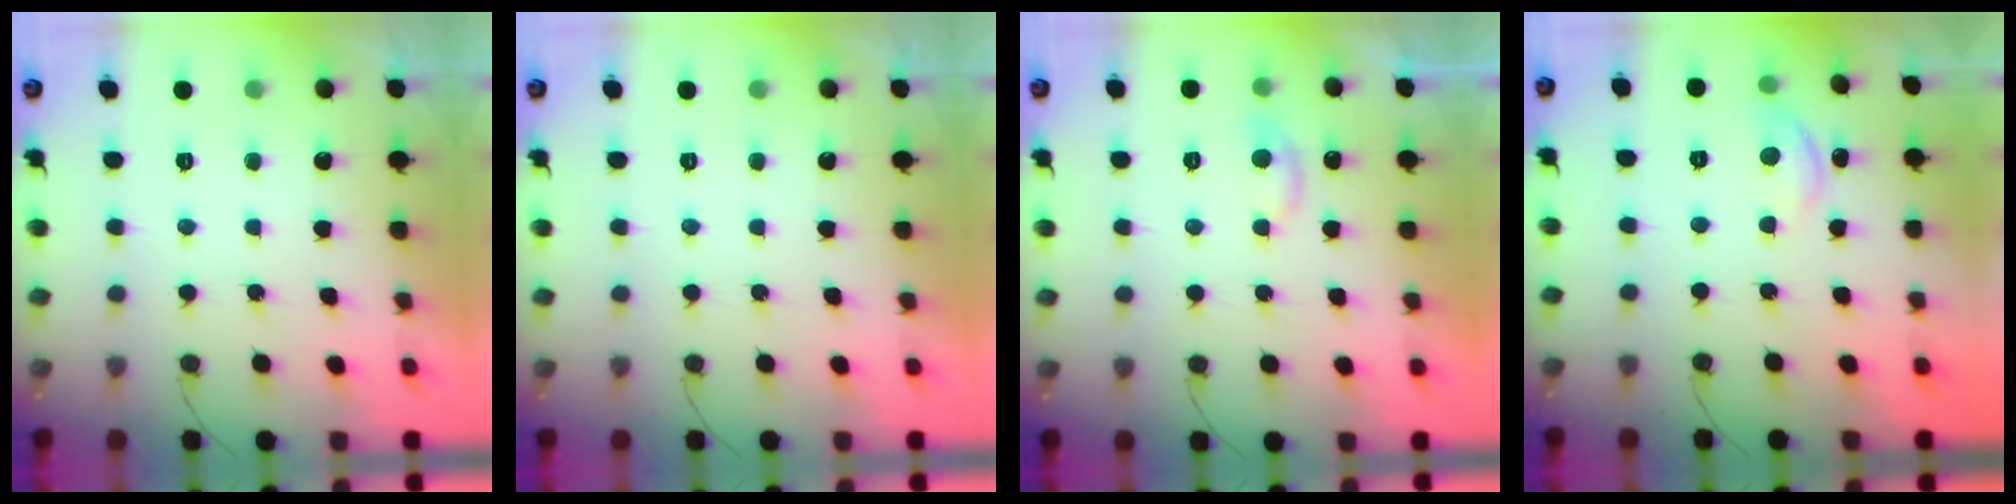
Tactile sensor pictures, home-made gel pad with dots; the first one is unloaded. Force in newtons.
{"total": 0.0}
{"total": 5.9, "press": 5.9, "slide": 0.6}
{"total": 5.8, "press": 5.7, "slide": 0.6}